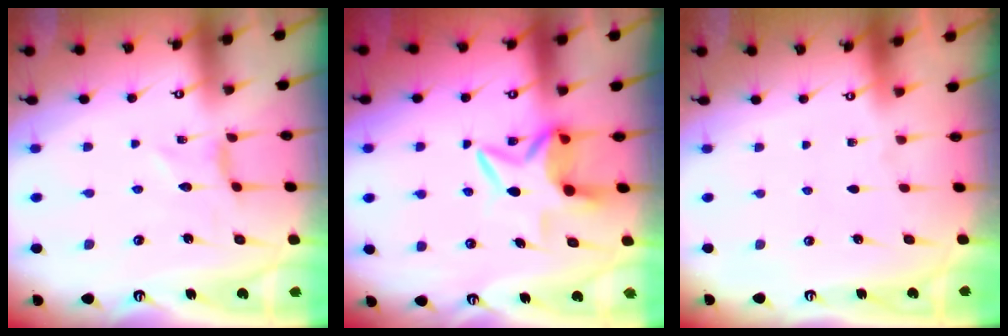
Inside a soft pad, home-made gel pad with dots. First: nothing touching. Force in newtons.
{"total": 7.8, "press": 7.8, "slide": 0.7}
{"total": 0.0}